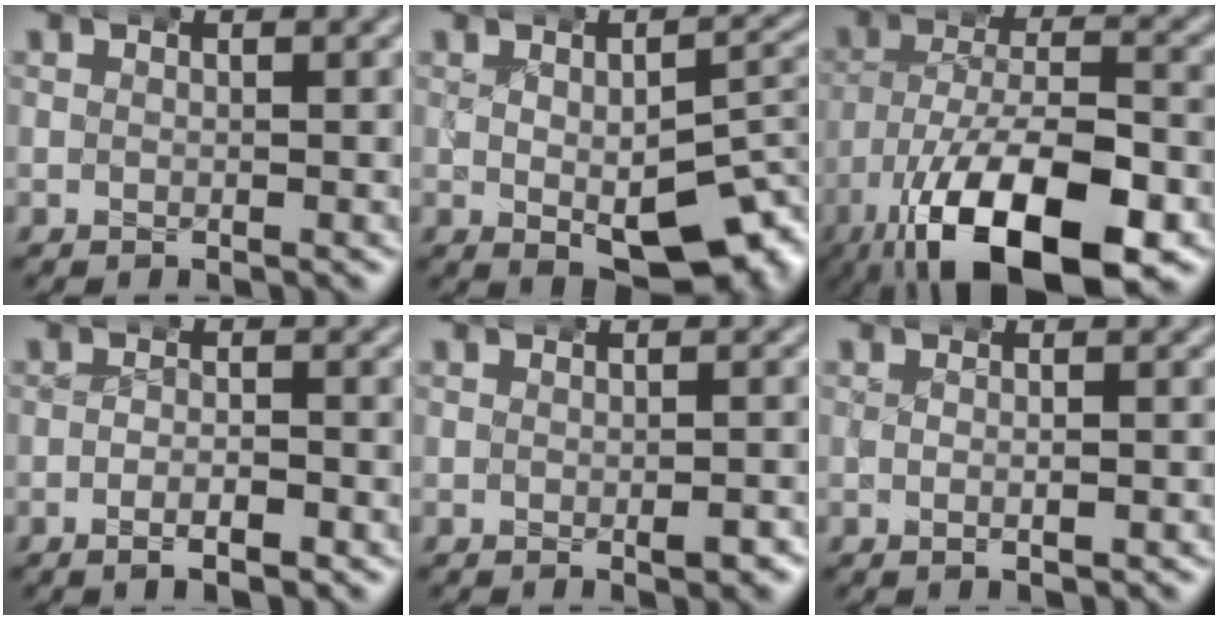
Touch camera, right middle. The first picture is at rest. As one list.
[{"total": 8.5, "force": [-3.0, 4.4, 6.7], "torque": [-0.086, -0.034, -0.029]}, {"total": 12.2, "force": [-4.8, 5.9, 9.5], "torque": [-0.176, -0.044, -0.050]}, {"total": 2.2, "force": [-1.4, 0.5, 1.6], "torque": [-0.026, 0.002, -0.028]}, {"total": 1.3, "force": [-0.3, 0.6, 1.2], "torque": [-0.013, 0.002, -0.007]}, {"total": 0.6, "force": [-0.1, 0.2, 0.5], "torque": [-0.010, -0.001, -0.003]}]